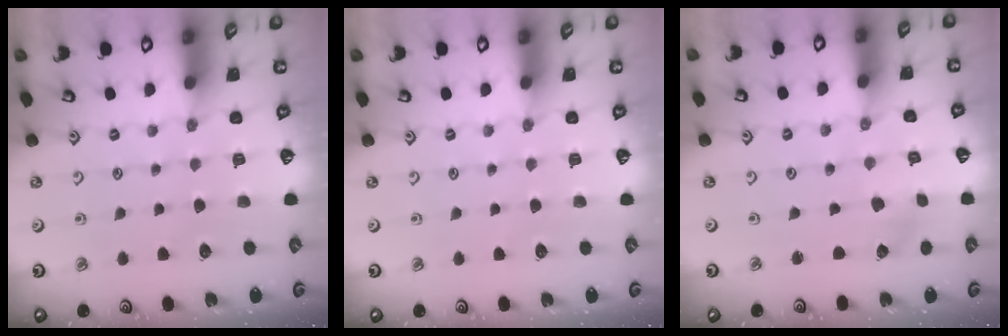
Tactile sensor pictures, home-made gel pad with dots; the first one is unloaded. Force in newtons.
{"total": 0.0}
{"total": 0.6, "press": 0.6, "slide": 0.1}